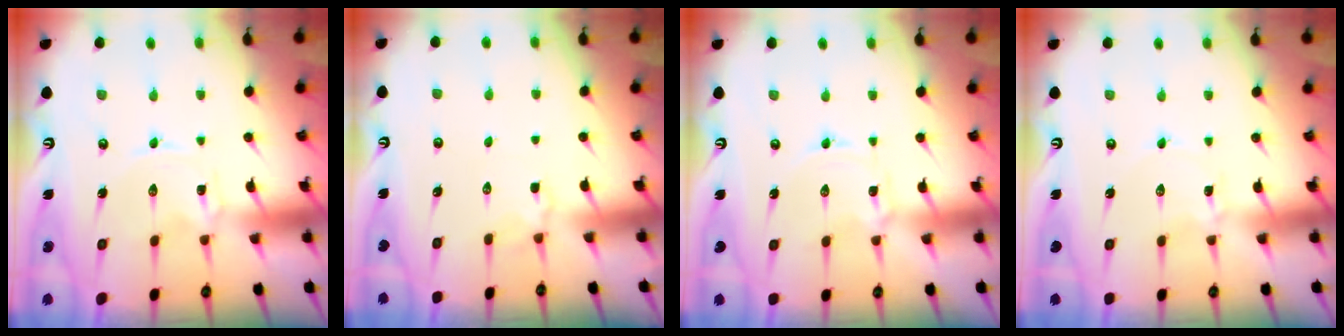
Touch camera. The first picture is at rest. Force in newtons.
{"total": 3.5, "press": 3.3, "slide": 1.3}
{"total": 0.8, "press": 0.8, "slide": 0.1}
{"total": 1.4, "press": 1.4, "slide": 0.1}